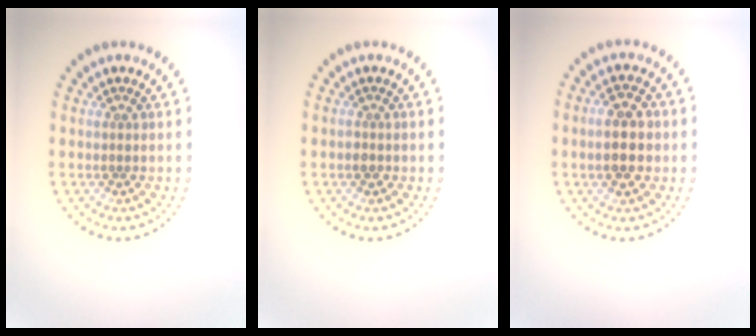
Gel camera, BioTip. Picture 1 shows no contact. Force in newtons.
{"total": 0.9, "press": 0.8, "slide": 0.5}
{"total": 4.2, "press": 4.2, "slide": 0.3}